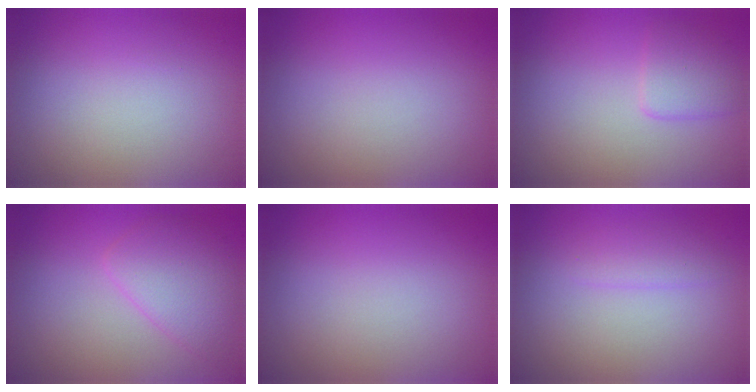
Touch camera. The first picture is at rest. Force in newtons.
{"total": 0.0}
{"total": 2.0, "press": 2.0, "slide": 0.1}
{"total": 3.6, "press": 3.6, "slide": 0.1}
{"total": 0.0}
{"total": 1.5, "press": 1.5, "slide": 0.0}